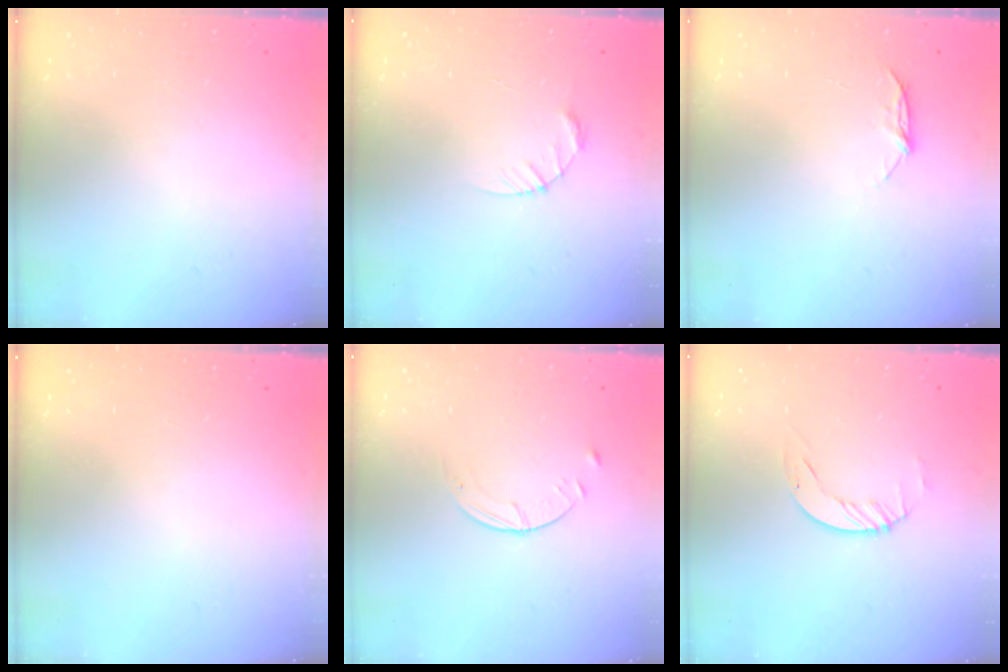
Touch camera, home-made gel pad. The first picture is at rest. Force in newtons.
{"total": 3.7, "press": 3.6, "slide": 0.4}
{"total": 5.9, "press": 5.8, "slide": 0.7}
{"total": 0.0}
{"total": 2.6, "press": 2.5, "slide": 0.3}
{"total": 2.3, "press": 2.3, "slide": 0.3}